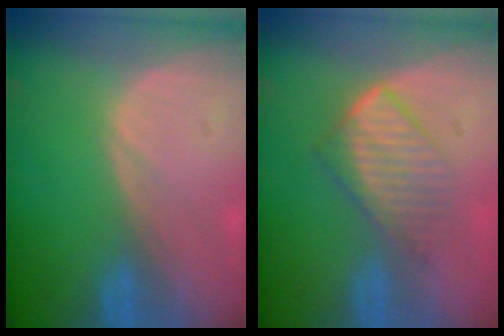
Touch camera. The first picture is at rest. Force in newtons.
{"total": 6.9, "press": 6.0, "slide": 3.5}